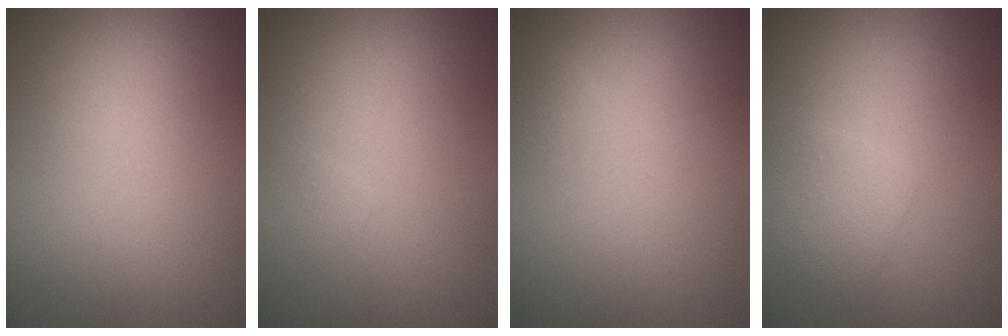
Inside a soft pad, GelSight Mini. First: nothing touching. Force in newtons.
{"total": 0.6, "press": 0.6, "slide": 0.0}
{"total": 0.6, "press": 0.6, "slide": 0.1}
{"total": 1.9, "press": 1.9, "slide": 0.0}